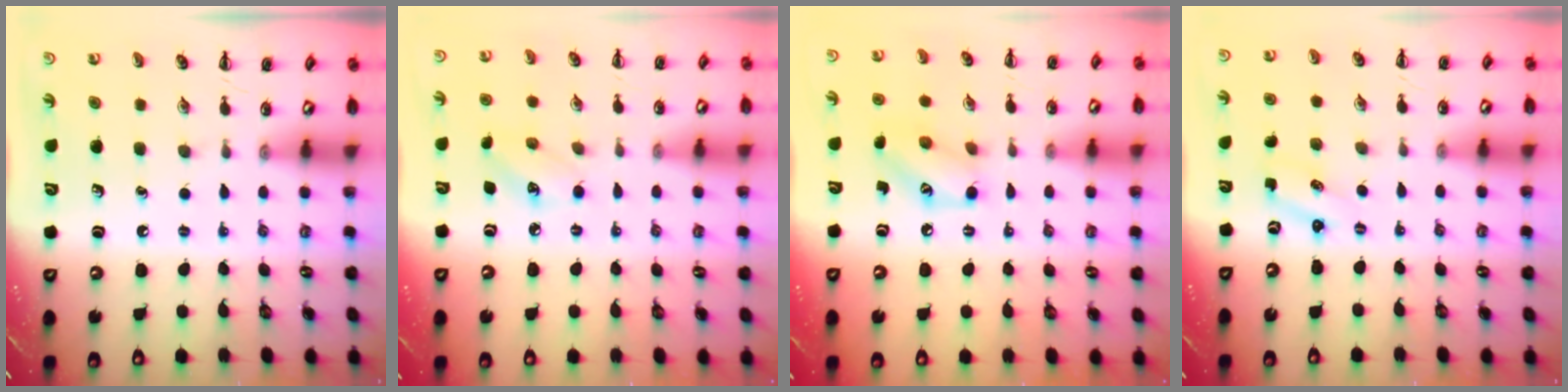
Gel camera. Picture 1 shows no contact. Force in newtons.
{"total": 5.2, "press": 5.0, "slide": 1.4}
{"total": 9.3, "press": 9.3, "slide": 0.3}
{"total": 1.6, "press": 1.5, "slide": 0.4}